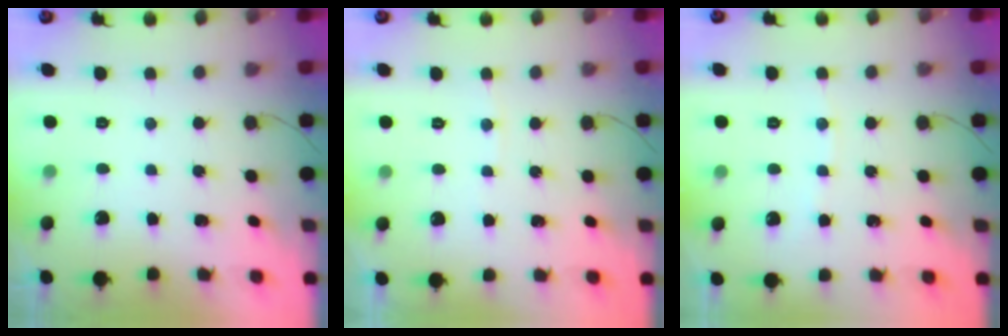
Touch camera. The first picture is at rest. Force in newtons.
{"total": 2.5, "press": 2.5, "slide": 0.3}
{"total": 4.4, "press": 4.4, "slide": 0.4}